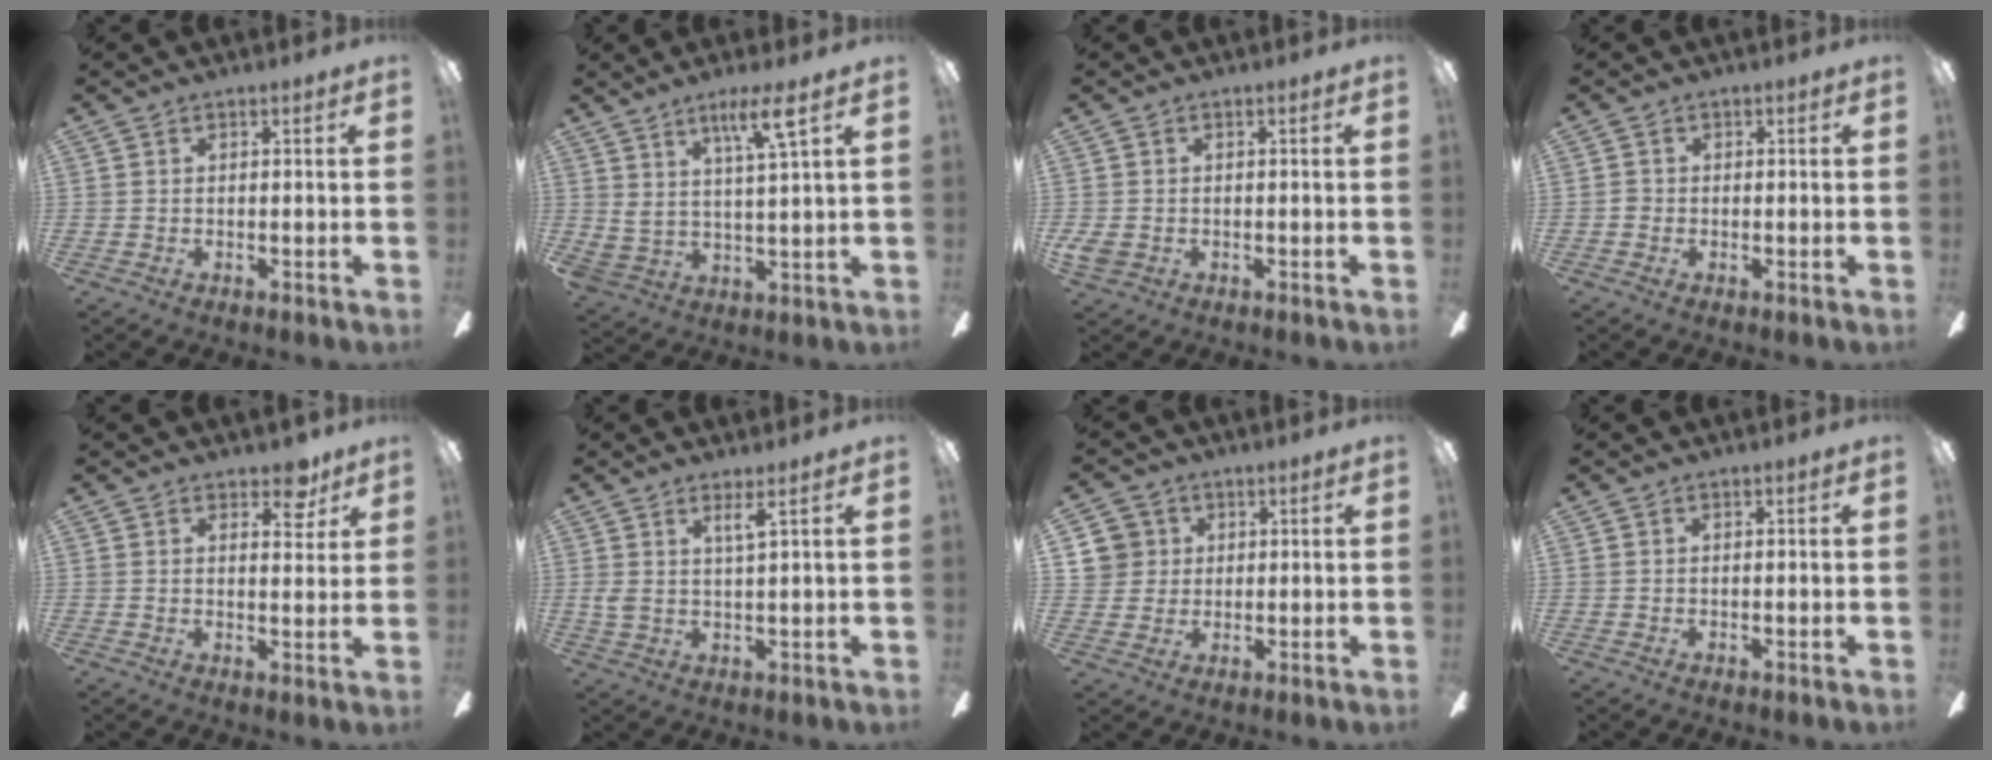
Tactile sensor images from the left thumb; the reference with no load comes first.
{"total": 9.1, "force": [6.1, 1.4, 6.6], "torque": [-0.126, -0.028, 0.104]}
{"total": 2.6, "force": [-1.0, 1.8, 1.5], "torque": [-0.037, -0.001, -0.020]}
{"total": 1.2, "force": [-0.5, 1.0, 0.4], "torque": [-0.005, 0.004, -0.012]}
{"total": 5.9, "force": [4.1, 3.1, 2.9], "torque": [-0.019, -0.017, 0.066]}
{"total": 4.3, "force": [2.5, 0.3, 3.5], "torque": [-0.072, -0.009, 0.042]}
{"total": 6.3, "force": [2.2, 5.9, 0.6], "torque": [-0.013, 0.002, 0.045]}
{"total": 0.0}